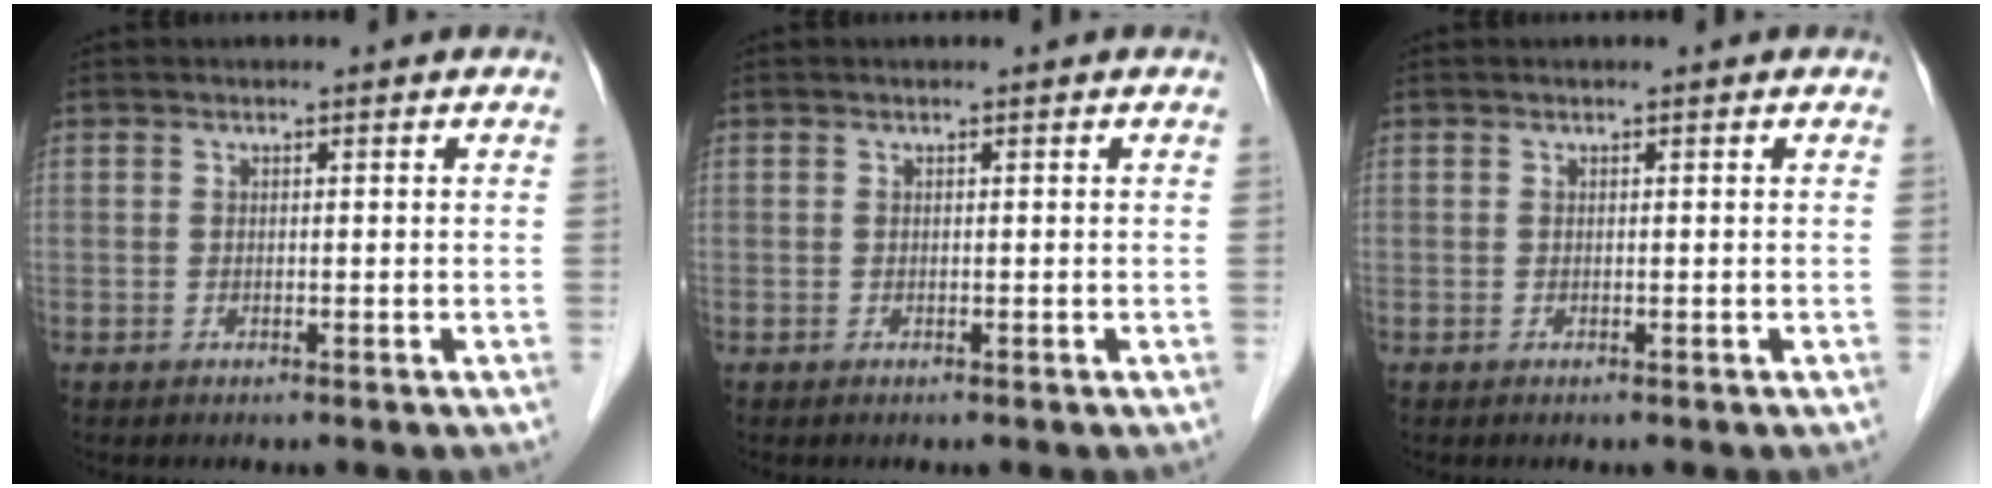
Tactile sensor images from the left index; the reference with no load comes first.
{"total": 0.0}
{"total": 0.0}